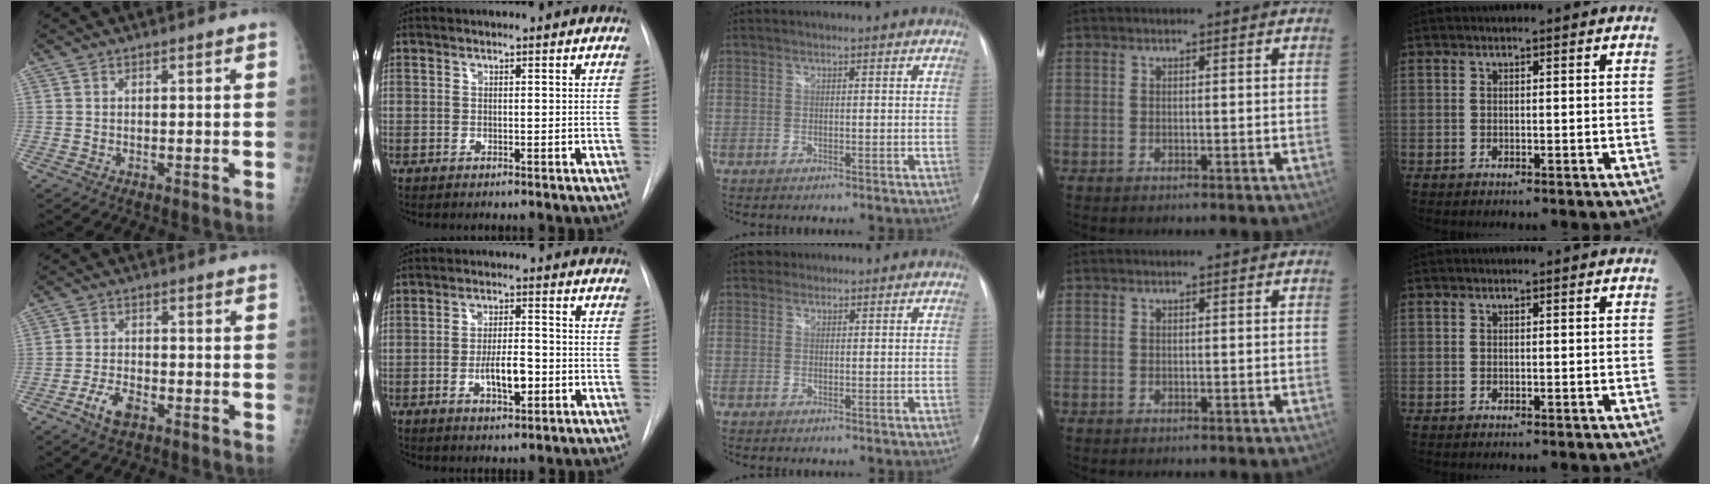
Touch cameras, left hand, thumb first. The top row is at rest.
{"thumb": {"total": 4.8, "force": [-2.9, 2.2, 3.3], "torque": [-0.065, 0.017, -0.050]}, "index": {"total": 6.0, "force": [-2.2, 2.0, 5.2], "torque": [-0.091, -0.003, -0.034]}, "middle": {"total": 1.5, "force": [1.0, 1.1, -0.1], "torque": [0.008, 0.010, 0.010]}}